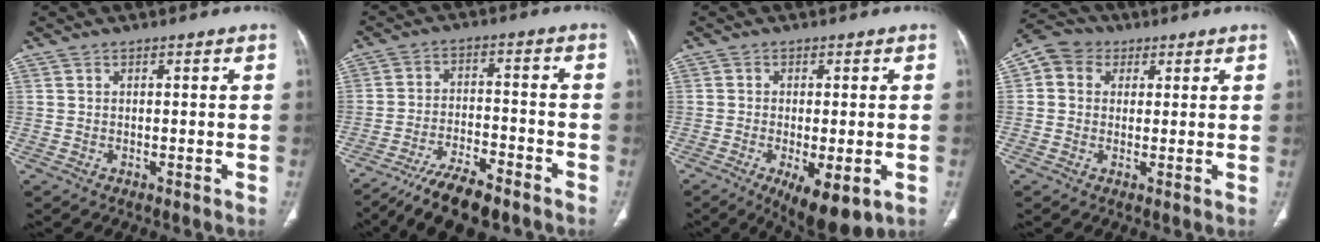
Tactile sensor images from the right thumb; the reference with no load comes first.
{"total": 11.4, "force": [-9.0, 3.5, 6.0], "torque": [-0.103, 0.046, -0.154]}
{"total": 10.3, "force": [-4.1, 3.8, 8.6], "torque": [-0.128, -0.012, -0.056]}
{"total": 6.4, "force": [1.8, 5.7, 2.4], "torque": [-0.026, 0.011, 0.025]}